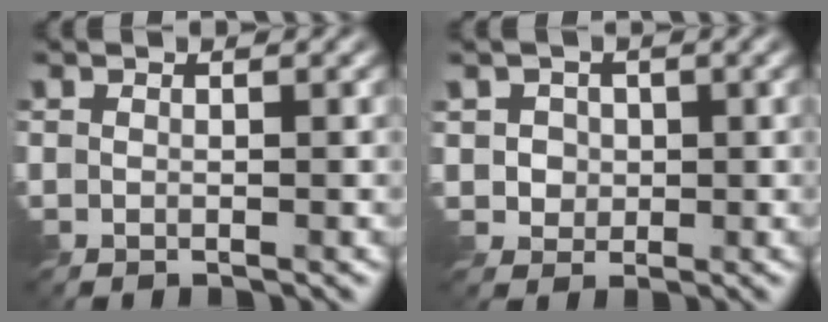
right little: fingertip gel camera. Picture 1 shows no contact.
{"total": 2.6, "force": [0.7, 2.4, 1.0], "torque": [-0.027, 0.002, 0.019]}